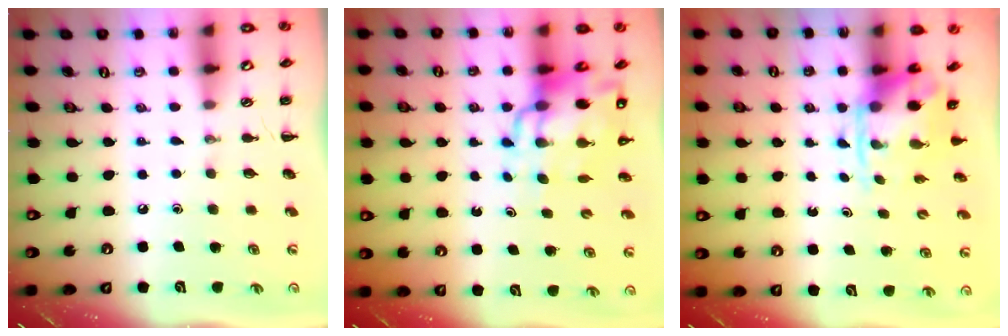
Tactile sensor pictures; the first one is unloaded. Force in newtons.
{"total": 12.2, "press": 11.6, "slide": 3.5}
{"total": 3.6, "press": 3.5, "slide": 0.8}